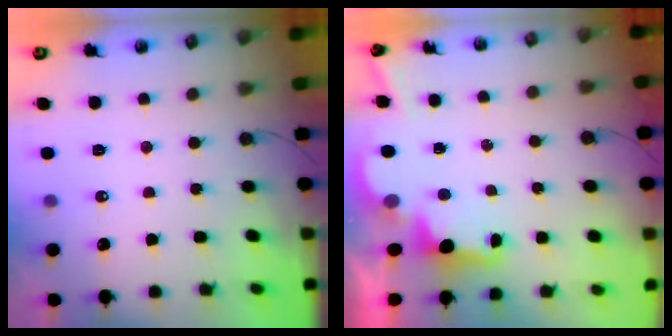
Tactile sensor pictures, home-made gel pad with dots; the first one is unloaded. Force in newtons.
{"total": 2.6, "press": 2.5, "slide": 0.8}